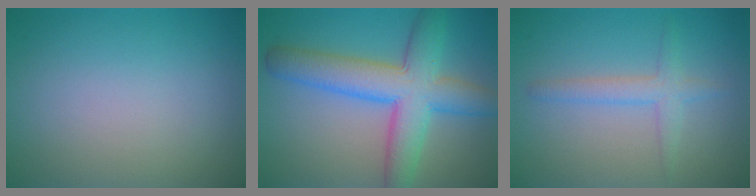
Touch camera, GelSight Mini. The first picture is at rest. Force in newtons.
{"total": 7.9, "press": 7.9, "slide": 0.2}
{"total": 2.3, "press": 2.3, "slide": 0.1}